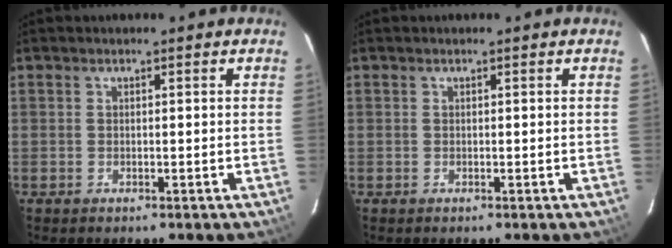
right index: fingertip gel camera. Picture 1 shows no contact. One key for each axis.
{"total": 0.0}